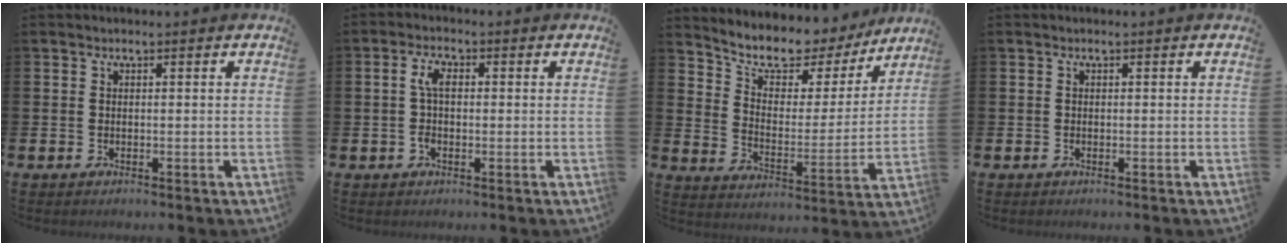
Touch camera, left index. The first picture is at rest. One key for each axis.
{"total": 3.7, "fx": 0.3, "fy": 1.8, "fz": 3.2, "tx": -0.056, "ty": 0.006, "tz": 0.001}
{"total": 8.0, "fx": 7.0, "fy": 3.2, "fz": 2.2, "tx": -0.081, "ty": -0.051, "tz": 0.121}
{"total": 0.0}